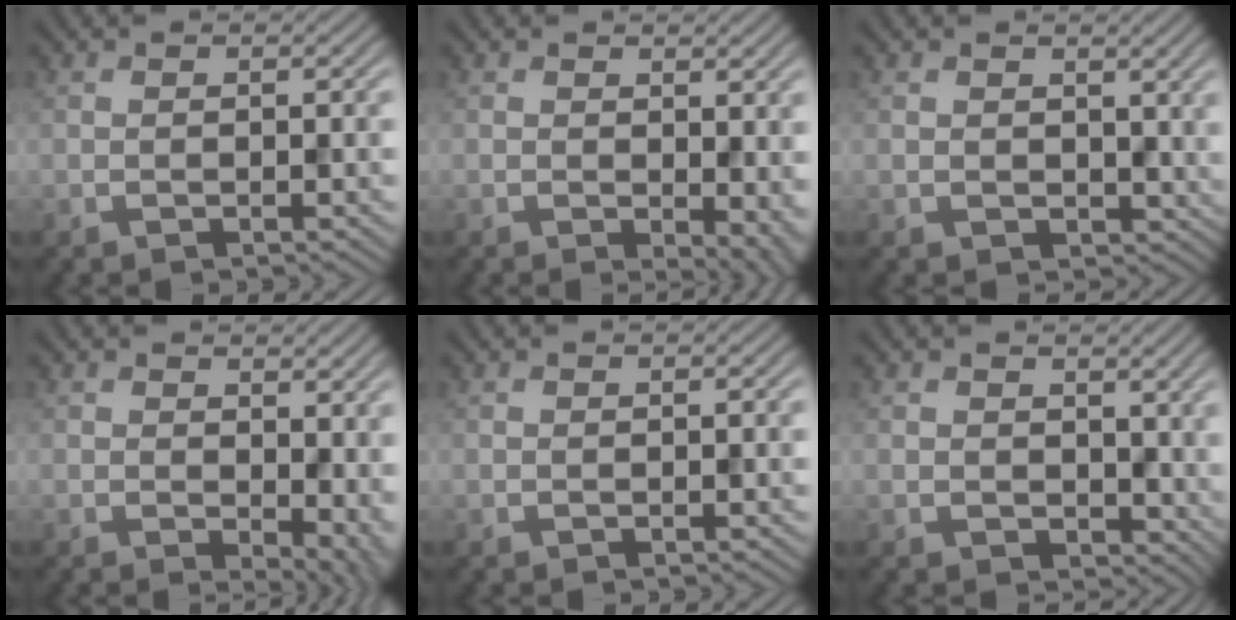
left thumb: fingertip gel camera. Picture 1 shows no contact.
{"total": 4.4, "force": [-0.2, 2.2, 3.8], "torque": [-0.047, -0.010, 0.006]}
{"total": 3.4, "force": [0.9, 2.6, 2.1], "torque": [-0.044, -0.009, 0.019]}
{"total": 6.5, "force": [0.4, 3.8, 5.2], "torque": [-0.067, -0.015, 0.017]}
{"total": 0.0}
{"total": 4.2, "force": [1.3, 3.1, 2.6], "torque": [-0.053, -0.011, 0.026]}